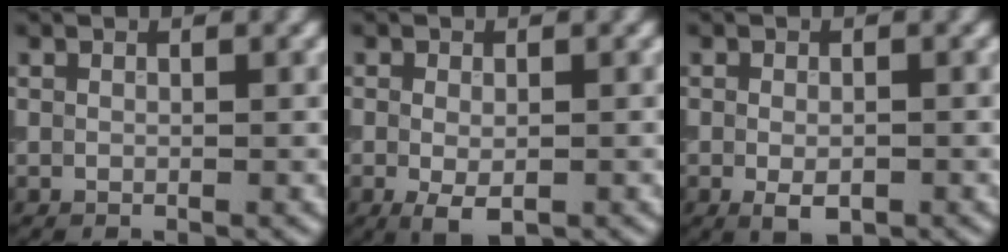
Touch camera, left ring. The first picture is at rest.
{"total": 2.8, "force": [-0.8, 1.5, 2.2], "torque": [-0.041, -0.011, -0.012]}
{"total": 2.3, "force": [-0.7, 1.3, 1.8], "torque": [-0.031, -0.006, -0.011]}